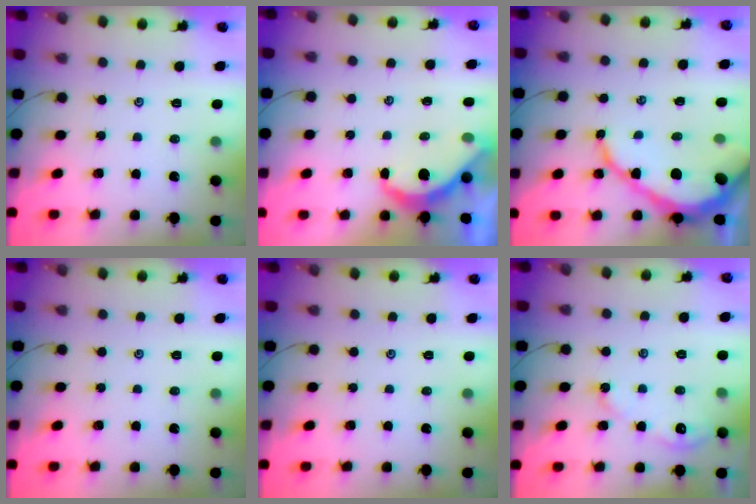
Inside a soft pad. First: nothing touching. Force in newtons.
{"total": 6.4, "press": 6.4, "slide": 0.1}
{"total": 12.7, "press": 12.7, "slide": 0.9}
{"total": 0.0}
{"total": 0.0}
{"total": 3.4, "press": 3.4, "slide": 0.4}